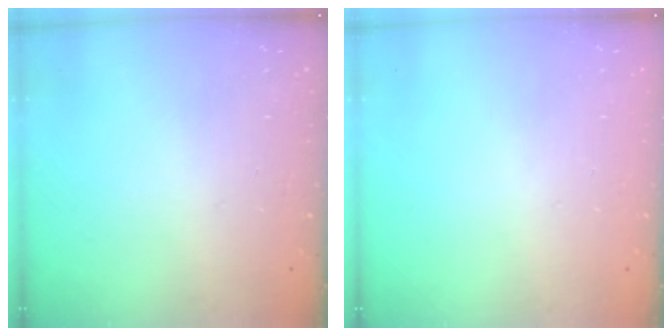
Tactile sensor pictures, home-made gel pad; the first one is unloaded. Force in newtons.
{"total": 0.0}